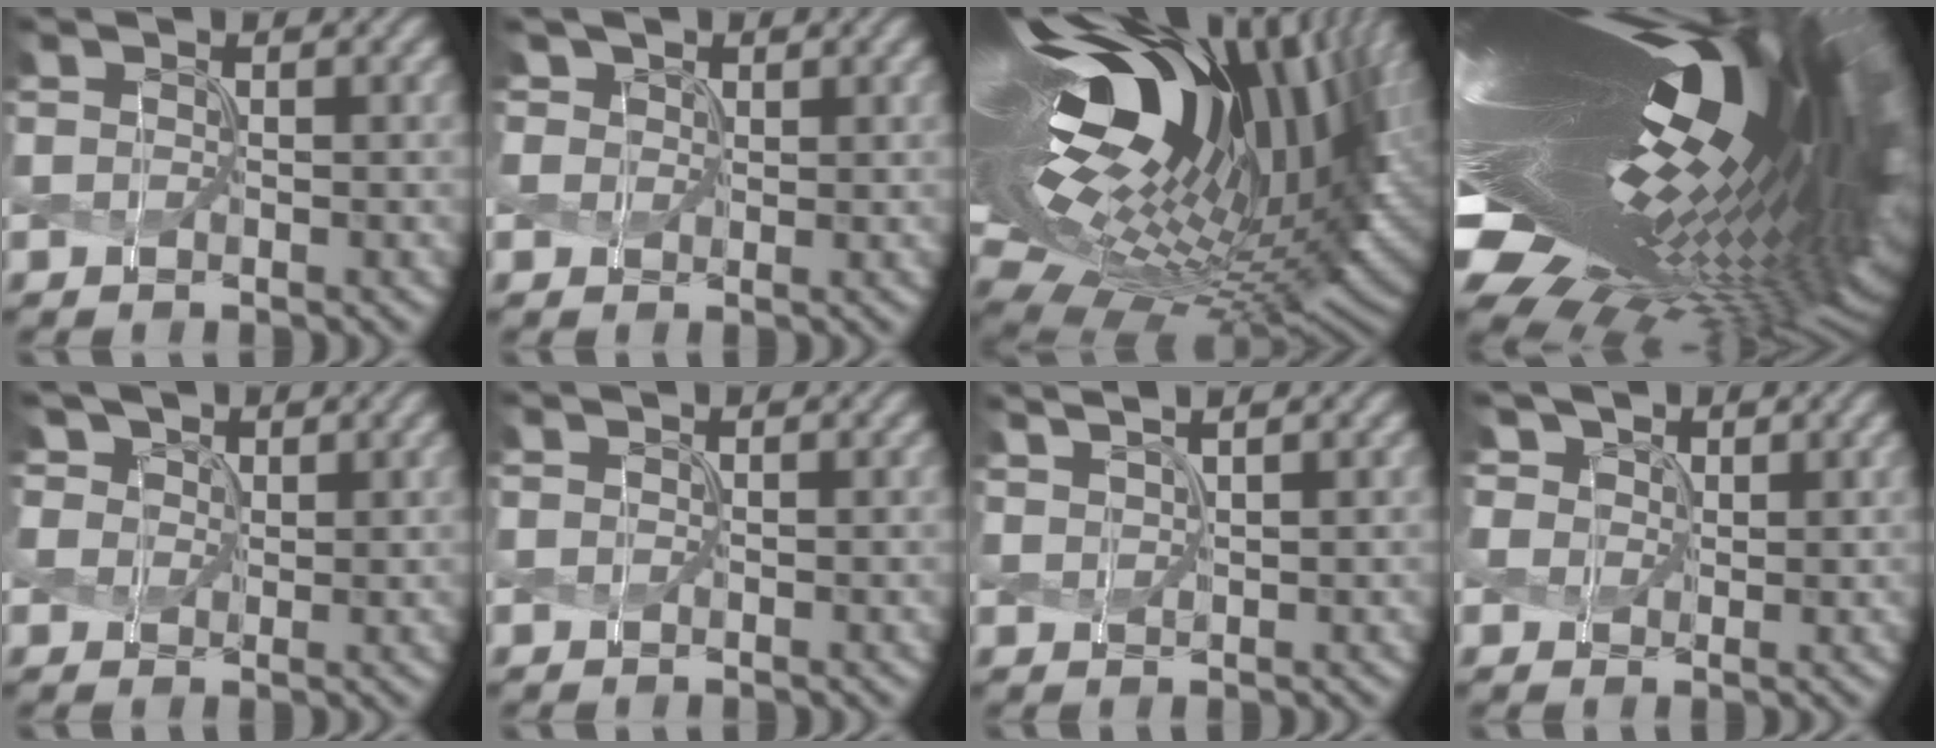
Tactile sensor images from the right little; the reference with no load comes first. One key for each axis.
{"total": 2.3, "fx": 1.3, "fy": 1.8, "fz": 0.8, "tx": -0.028, "ty": 0.007, "tz": 0.017}
{"total": 20.9, "fx": 6.4, "fy": 9.7, "fz": 17.4, "tx": -0.298, "ty": 0.033, "tz": 0.096}
{"total": 21.2, "fx": 3.6, "fy": 7.2, "fz": 19.6, "tx": -0.329, "ty": -0.009, "tz": 0.049}
{"total": 4.5, "fx": 2.6, "fy": 3.2, "fz": 1.8, "tx": -0.059, "ty": 0.006, "tz": 0.035}
{"total": 0.0}
{"total": 3.2, "fx": 2.4, "fy": 0.7, "fz": 1.9, "tx": -0.019, "ty": 0.023, "tz": 0.019}
{"total": 3.8, "fx": 2.2, "fy": 2.8, "fz": 1.5, "tx": -0.051, "ty": 0.006, "tz": 0.032}